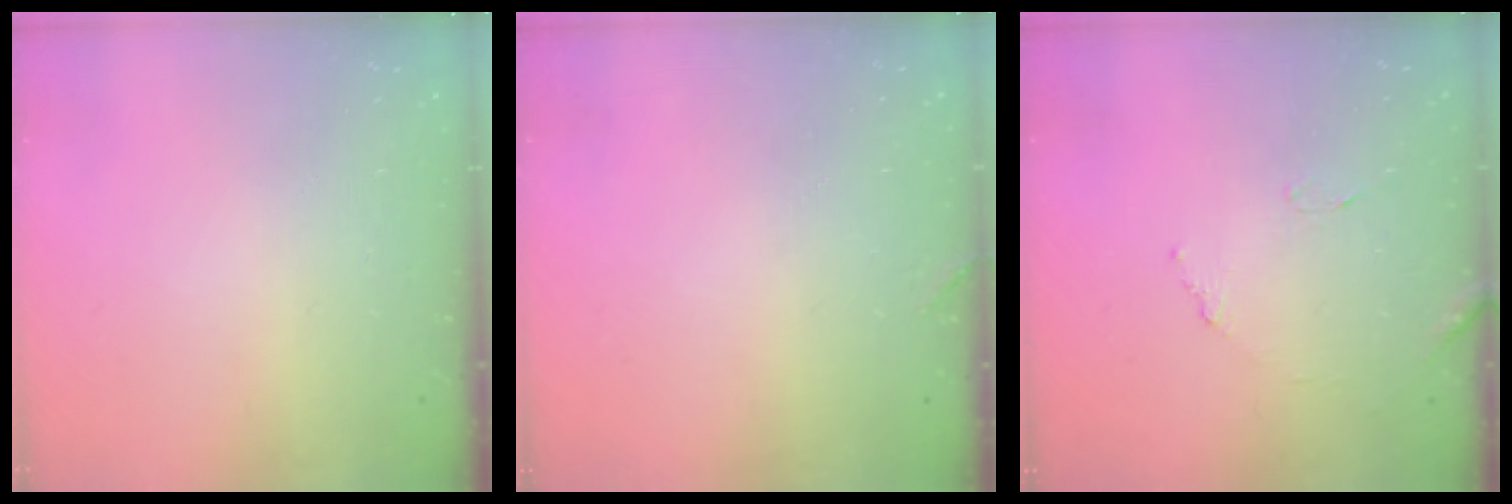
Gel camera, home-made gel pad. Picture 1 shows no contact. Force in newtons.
{"total": 5.2, "press": 5.2, "slide": 0.1}
{"total": 7.8, "press": 7.8, "slide": 0.5}